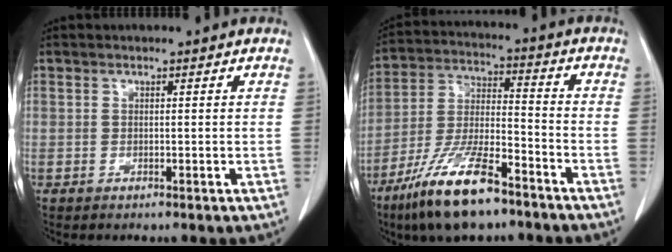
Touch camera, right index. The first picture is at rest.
{"total": 14.5, "force": [-9.7, 3.3, 10.2], "torque": [-0.209, -0.019, -0.179]}